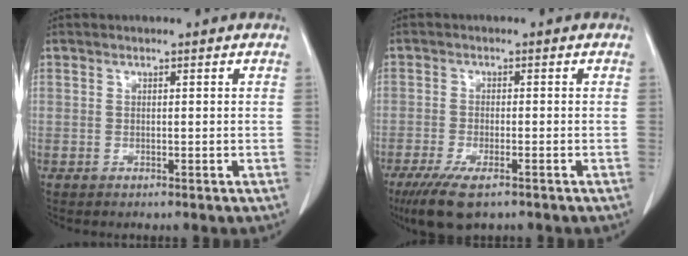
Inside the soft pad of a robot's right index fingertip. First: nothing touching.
{"total": 7.3, "force": [-4.9, 1.9, 5.1], "torque": [-0.089, -0.016, -0.078]}